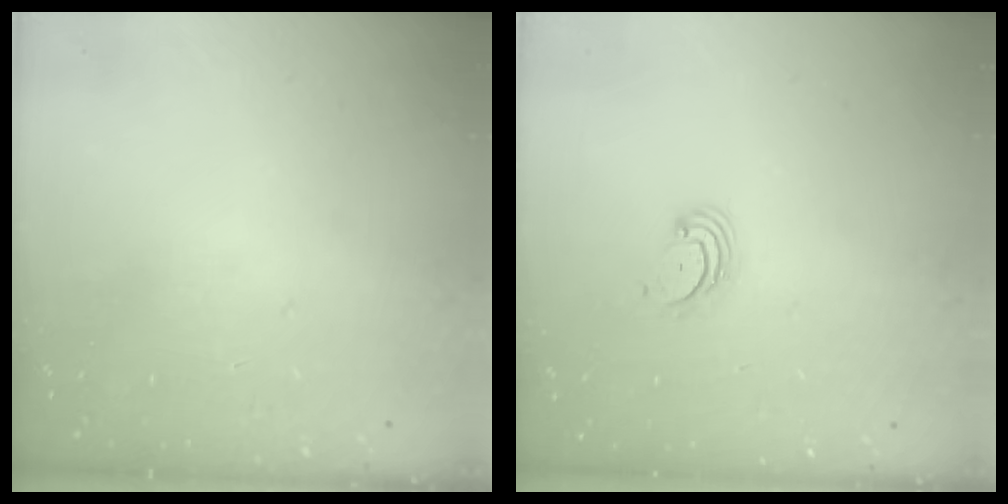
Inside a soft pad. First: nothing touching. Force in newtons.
{"total": 2.7, "press": 2.7, "slide": 0.3}